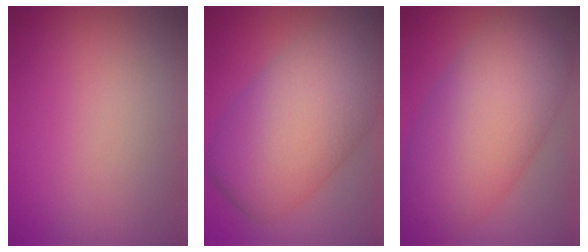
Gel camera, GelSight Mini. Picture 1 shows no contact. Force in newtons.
{"total": 12.0, "press": 12.0, "slide": 0.5}
{"total": 11.6, "press": 11.6, "slide": 0.3}